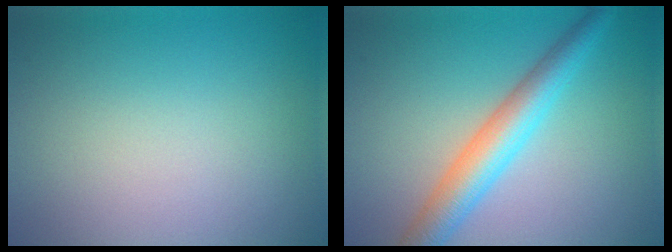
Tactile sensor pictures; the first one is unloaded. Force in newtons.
{"total": 5.3, "press": 5.3, "slide": 0.1}